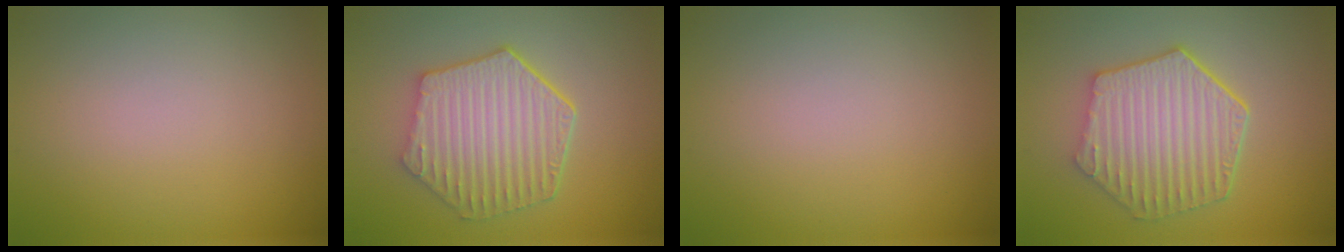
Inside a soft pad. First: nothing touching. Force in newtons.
{"total": 6.4, "press": 5.0, "slide": 4.0}
{"total": 0.0}
{"total": 6.4, "press": 4.8, "slide": 4.2}